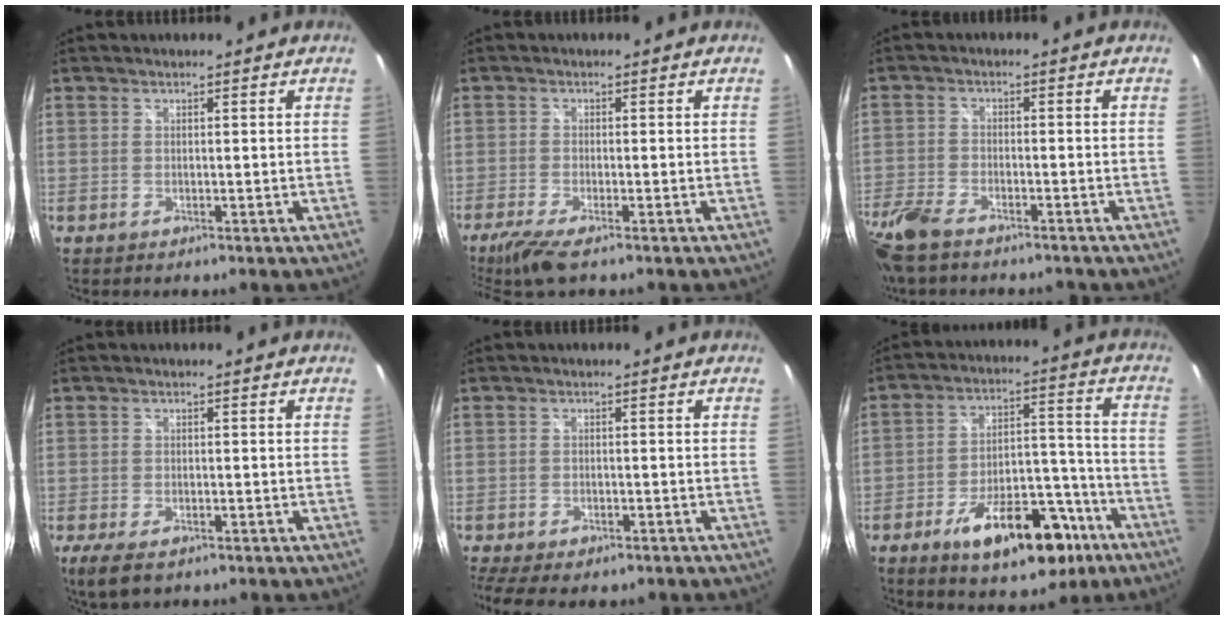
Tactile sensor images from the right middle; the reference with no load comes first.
{"total": 5.5, "force": [-4.0, 0.3, 3.7], "torque": [-0.088, -0.023, -0.077]}
{"total": 12.2, "force": [-9.4, 4.7, 6.3], "torque": [-0.173, -0.036, -0.182]}
{"total": 5.6, "force": [-3.5, 2.4, 3.6], "torque": [-0.082, -0.024, -0.060]}
{"total": 9.2, "force": [-7.0, 3.5, 4.9], "torque": [-0.120, -0.037, -0.111]}
{"total": 18.3, "force": [-11.0, 8.1, 12.1], "torque": [-0.196, 0.015, -0.155]}